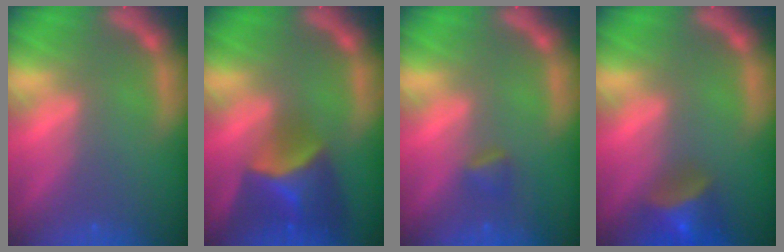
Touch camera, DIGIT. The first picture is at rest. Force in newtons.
{"total": 6.9}
{"total": 1.4}
{"total": 5.0}